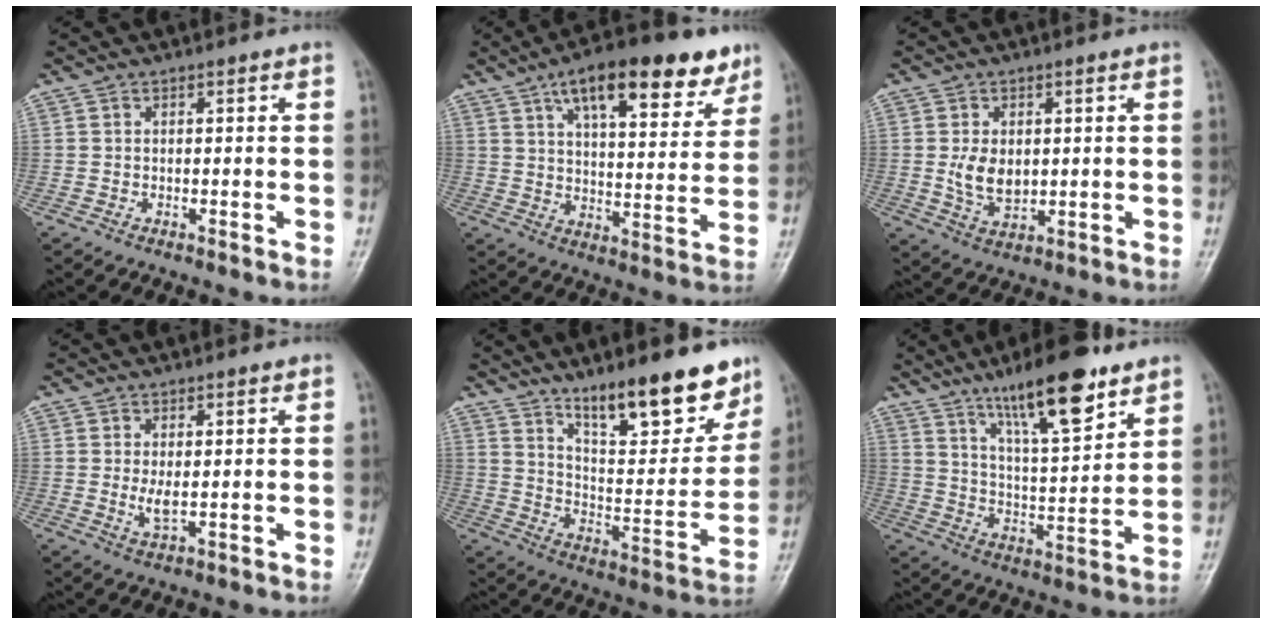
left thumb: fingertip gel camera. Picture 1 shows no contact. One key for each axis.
{"total": 19.1, "fx": 11.5, "fy": 7.3, "fz": 13.4, "tx": -0.162, "ty": -0.028, "tz": 0.175}
{"total": 6.2, "fx": 0.5, "fy": 4.1, "fz": 4.7, "tx": -0.074, "ty": -0.010, "tz": 0.020}
{"total": 2.8, "fx": 0.2, "fy": 1.0, "fz": 2.6, "tx": -0.053, "ty": -0.009, "tz": 0.011}
{"total": 18.3, "fx": 13.0, "fy": 5.3, "fz": 11.7, "tx": -0.129, "ty": -0.085, "tz": 0.211}
{"total": 16.5, "fx": 10.6, "fy": 4.3, "fz": 11.9, "tx": -0.172, "ty": -0.054, "tz": 0.182}